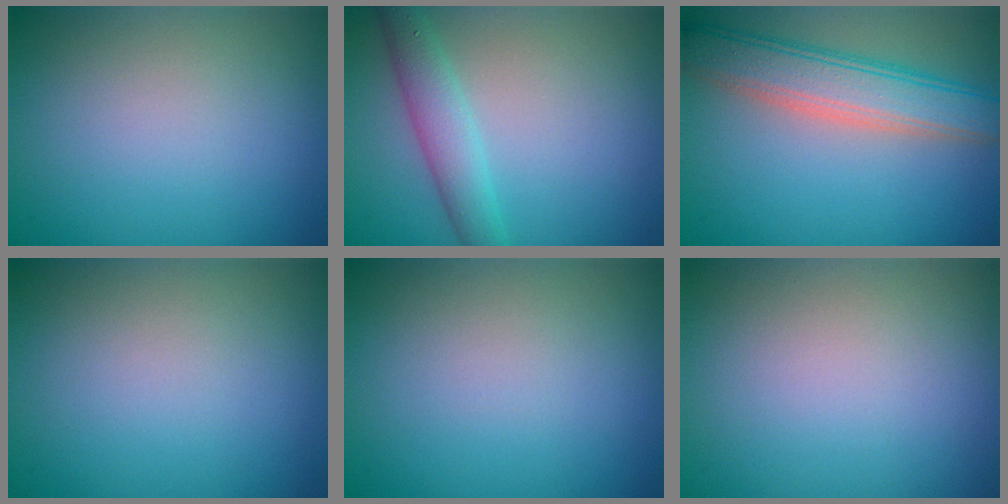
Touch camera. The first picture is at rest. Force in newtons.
{"total": 3.2, "press": 3.2, "slide": 0.1}
{"total": 5.9, "press": 5.9, "slide": 0.3}
{"total": 0.0}
{"total": 0.0}
{"total": 0.0}